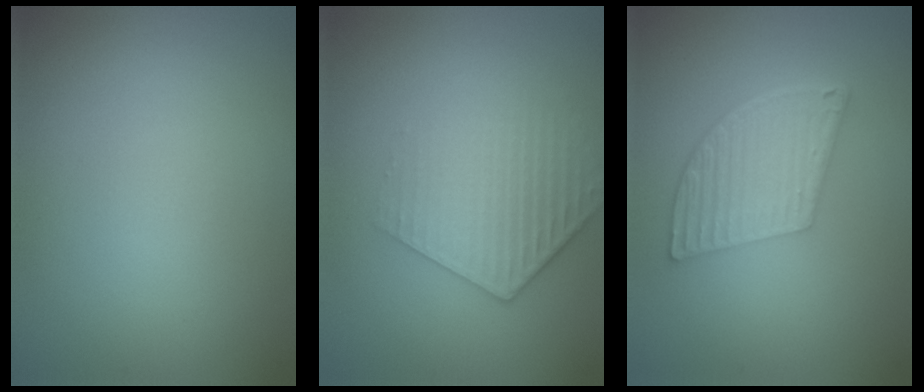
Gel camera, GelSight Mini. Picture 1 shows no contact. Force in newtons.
{"total": 3.1, "press": 2.8, "slide": 1.4}
{"total": 5.9, "press": 3.9, "slide": 4.4}